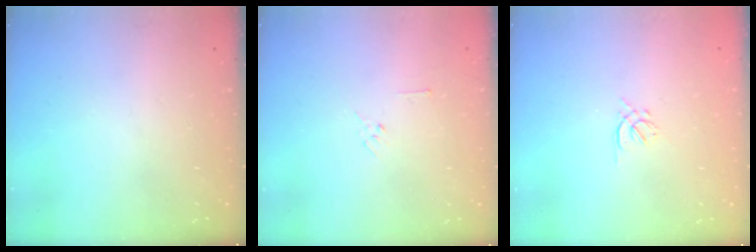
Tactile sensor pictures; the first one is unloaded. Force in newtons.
{"total": 3.5, "press": 3.4, "slide": 0.8}
{"total": 1.6, "press": 1.5, "slide": 0.6}